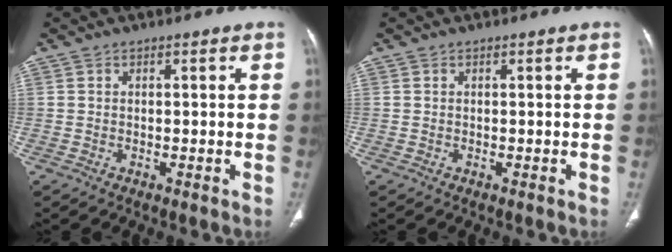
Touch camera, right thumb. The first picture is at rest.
{"total": 0.0}